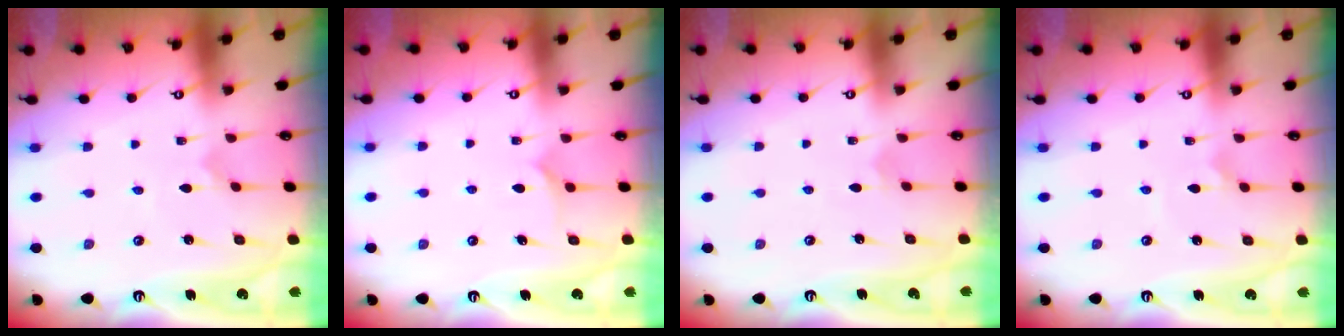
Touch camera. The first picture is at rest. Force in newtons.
{"total": 5.6, "press": 5.6, "slide": 0.1}
{"total": 3.3, "press": 3.3, "slide": 0.2}
{"total": 3.0, "press": 3.0, "slide": 0.1}